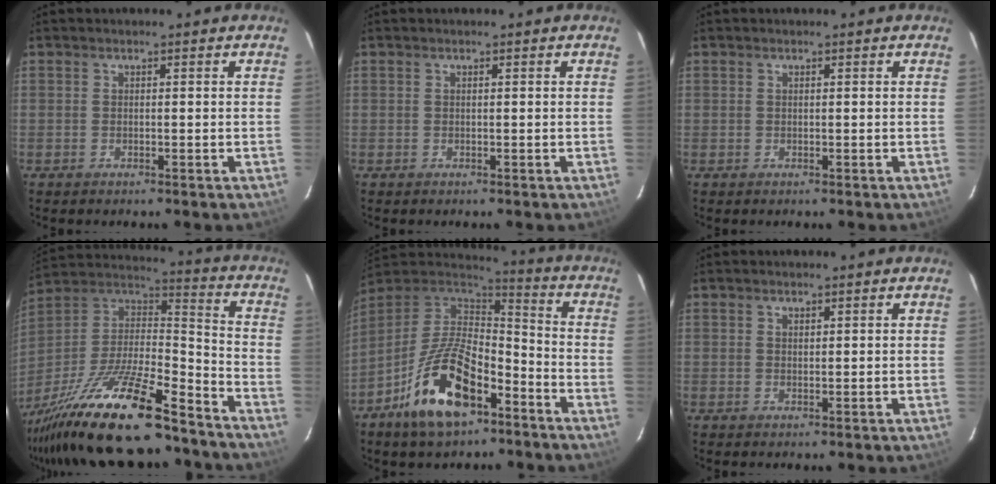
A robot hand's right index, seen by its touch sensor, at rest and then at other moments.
{"total": 0.0}
{"total": 0.5, "force": [0.1, 0.5, -0.1], "torque": [0.003, 0.003, 0.000]}
{"total": 26.9, "force": [-20.0, 6.3, 17.0], "torque": [-0.335, -0.030, -0.335]}
{"total": 18.4, "force": [-10.0, 8.4, 13.0], "torque": [-0.258, -0.007, -0.179]}
{"total": 0.7, "force": [0.5, 0.4, 0.3], "torque": [-0.005, 0.002, 0.010]}